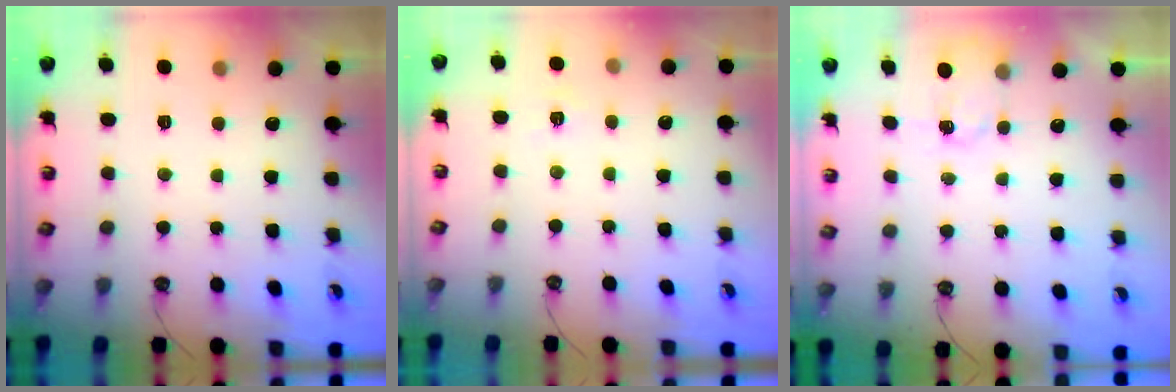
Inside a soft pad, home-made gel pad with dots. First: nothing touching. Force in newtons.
{"total": 2.3, "press": 2.3, "slide": 0.3}
{"total": 2.9, "press": 2.9, "slide": 0.4}